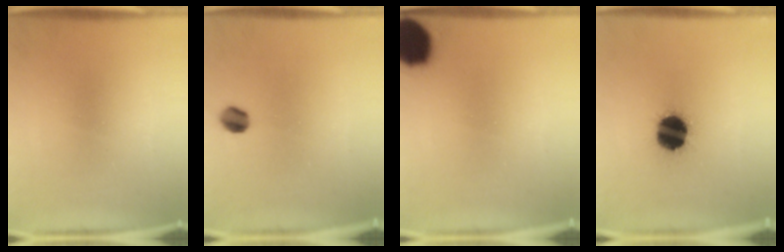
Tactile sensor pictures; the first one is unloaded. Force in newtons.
{"total": 3.8}
{"total": 15.6}
{"total": 16.1}